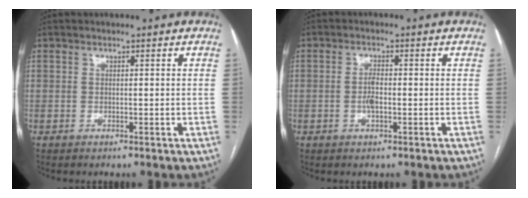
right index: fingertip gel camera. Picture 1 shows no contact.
{"total": 2.5, "force": [-0.6, 0.7, 2.3], "torque": [-0.050, 0.001, -0.010]}